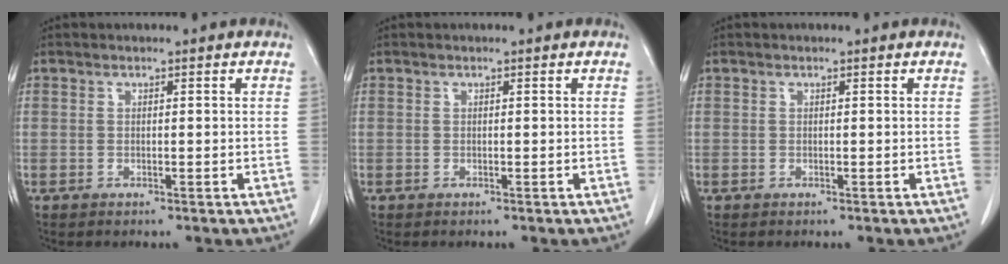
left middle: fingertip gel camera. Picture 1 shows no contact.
{"total": 0.0}
{"total": 0.0}